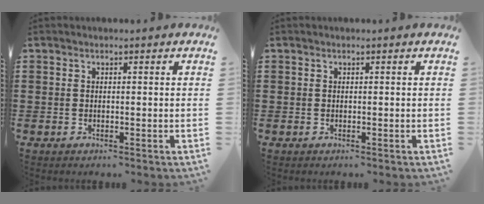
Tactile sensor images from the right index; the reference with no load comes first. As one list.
[{"total": 0.0}]